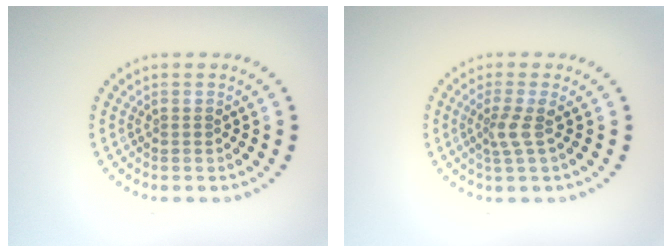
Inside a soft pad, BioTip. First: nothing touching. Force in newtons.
{"total": 1.9, "press": 1.4, "slide": 1.3}